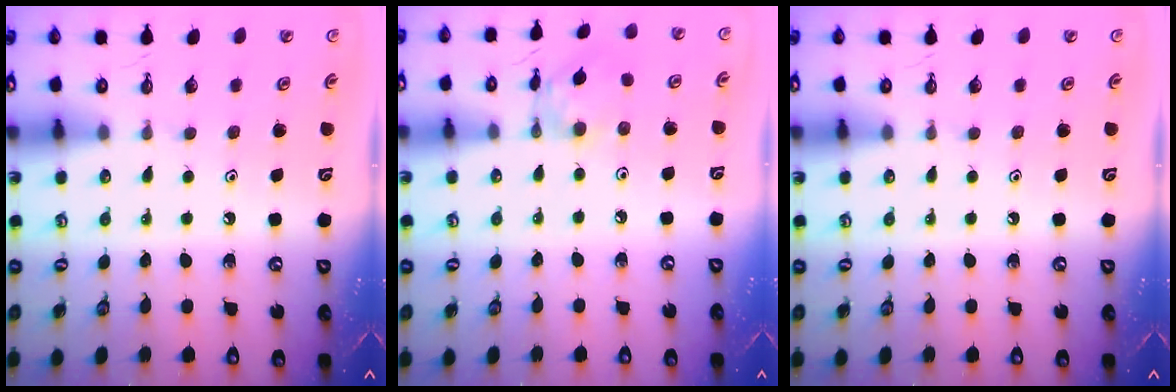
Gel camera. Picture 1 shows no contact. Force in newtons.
{"total": 5.4, "press": 5.4, "slide": 0.4}
{"total": 0.0}